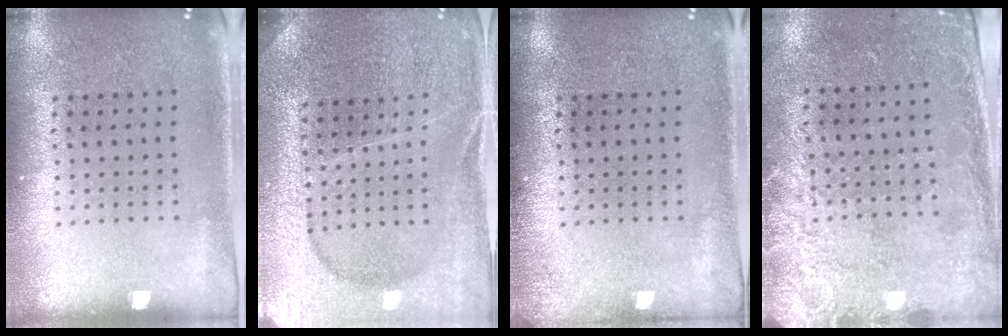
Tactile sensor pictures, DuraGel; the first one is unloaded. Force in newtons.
{"total": 4.2, "press": 4.0, "slide": 1.3}
{"total": 1.0, "press": 1.0, "slide": 0.3}
{"total": 2.5, "press": 1.9, "slide": 1.6}